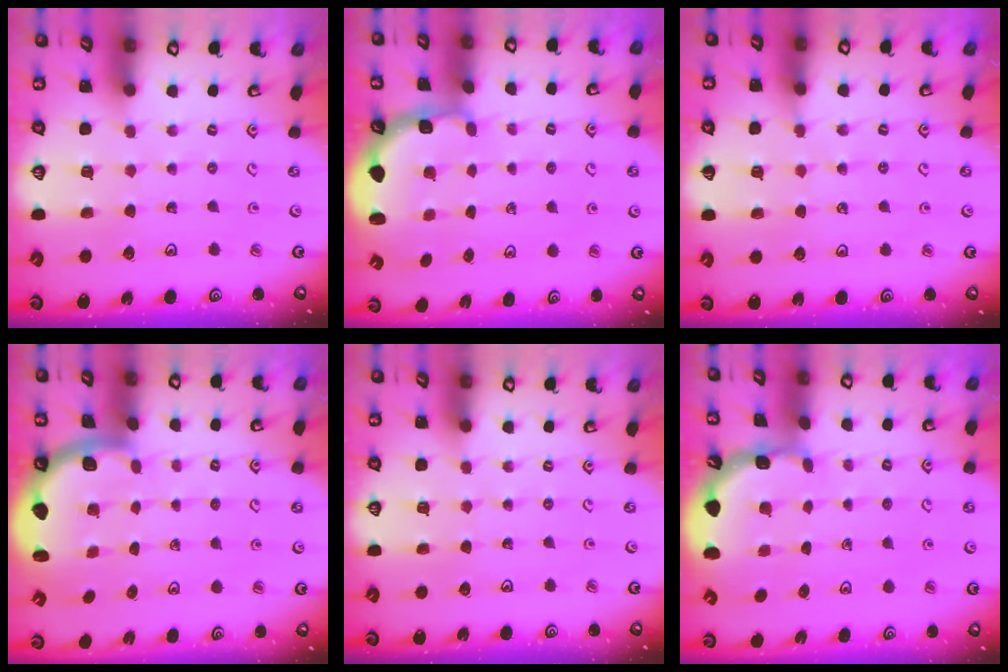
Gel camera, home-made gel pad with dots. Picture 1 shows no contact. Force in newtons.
{"total": 2.8, "press": 2.3, "slide": 1.7}
{"total": 5.1, "press": 5.0, "slide": 0.8}
{"total": 2.5, "press": 2.4, "slide": 0.8}
{"total": 0.0}
{"total": 2.2, "press": 2.2, "slide": 0.1}